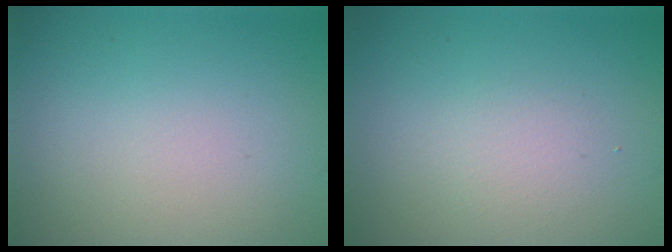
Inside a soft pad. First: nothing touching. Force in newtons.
{"total": 1.5, "press": 1.4, "slide": 0.1}